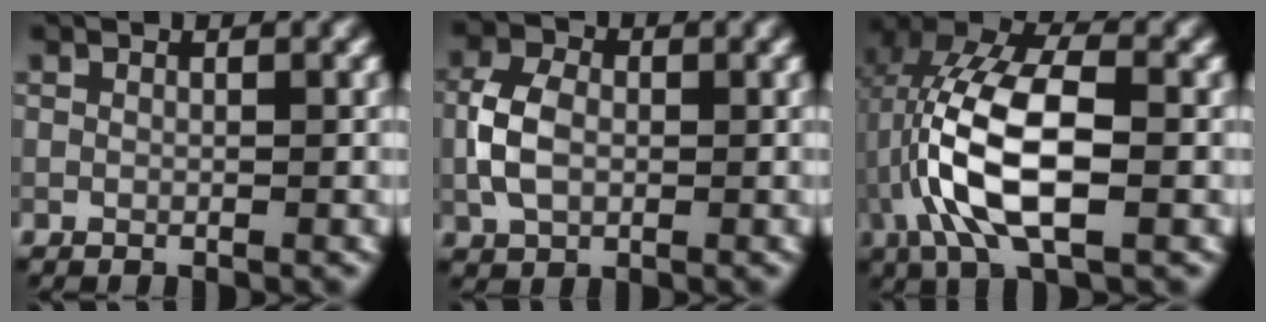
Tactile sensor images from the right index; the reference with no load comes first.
{"total": 4.0, "force": [-0.3, 2.8, 2.9], "torque": [-0.060, 0.004, -0.012]}
{"total": 9.9, "force": [-1.5, 4.0, 8.9], "torque": [-0.180, 0.022, -0.033]}